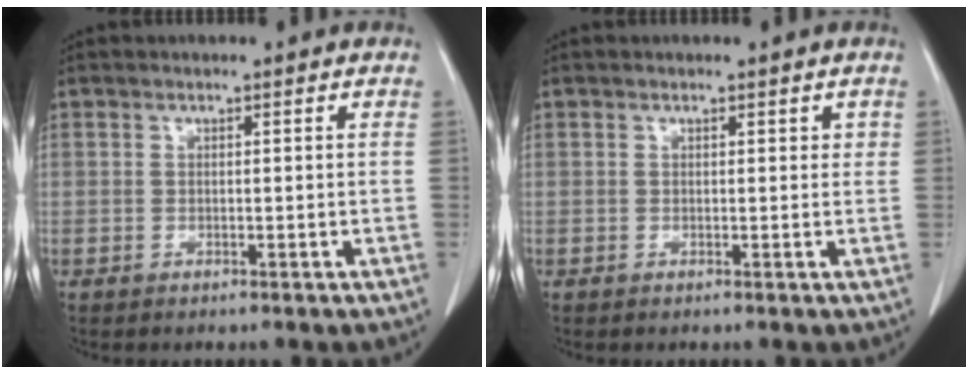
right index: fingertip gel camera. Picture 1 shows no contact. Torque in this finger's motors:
{"motor_torque": [0.07, -0.03, 0.03, 0.01]}